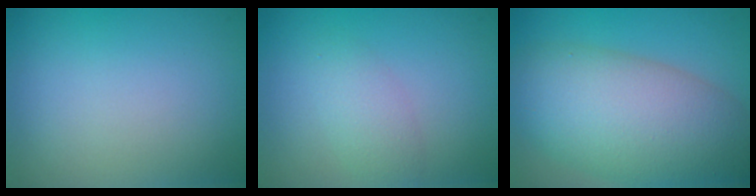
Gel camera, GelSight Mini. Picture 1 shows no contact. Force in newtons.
{"total": 2.1, "press": 2.1, "slide": 0.1}
{"total": 10.8, "press": 10.8, "slide": 0.5}